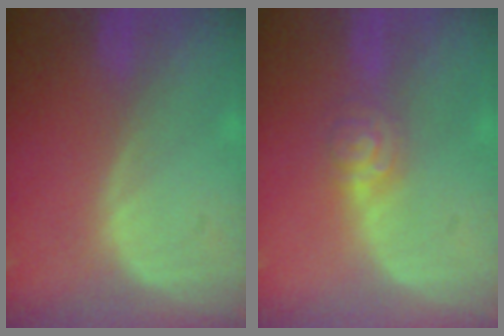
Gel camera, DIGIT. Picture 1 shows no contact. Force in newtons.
{"total": 4.0, "press": 3.6, "slide": 1.7}